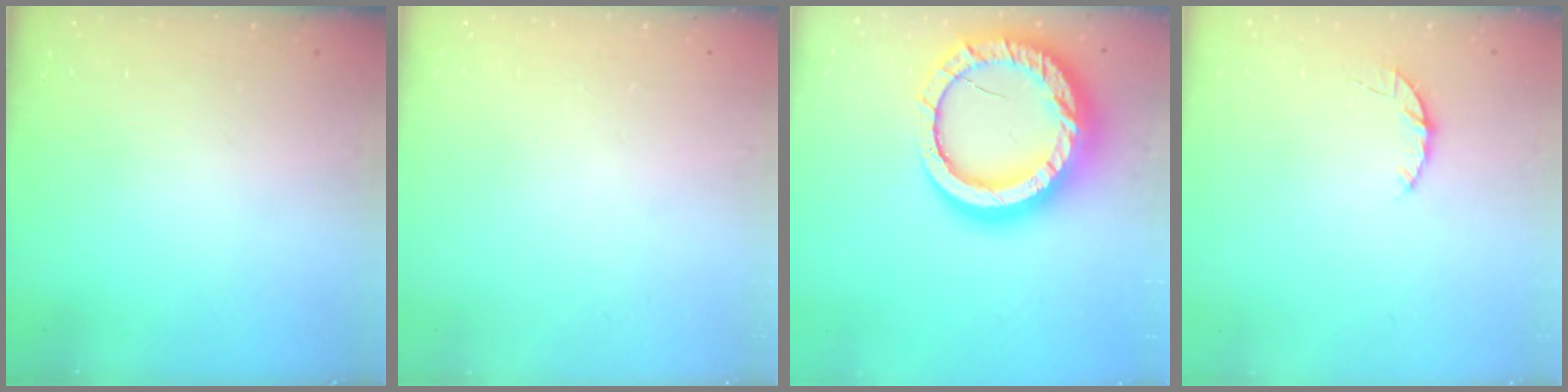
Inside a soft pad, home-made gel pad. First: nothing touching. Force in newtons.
{"total": 2.5, "press": 2.5, "slide": 0.2}
{"total": 25.1, "press": 25.0, "slide": 2.5}
{"total": 3.1, "press": 3.1, "slide": 0.3}